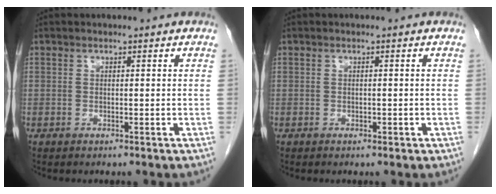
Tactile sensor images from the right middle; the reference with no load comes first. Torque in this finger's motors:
{"motor_torque": [0.08, 0.00, 0.03, -0.01]}